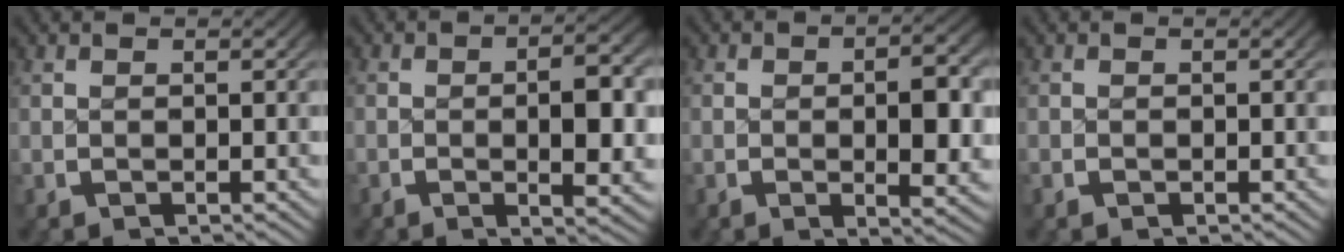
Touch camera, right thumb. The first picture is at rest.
{"total": 5.0, "force": [-0.3, 1.6, 4.7], "torque": [-0.065, -0.003, -0.006]}
{"total": 4.3, "force": [-0.1, 1.7, 4.0], "torque": [-0.058, -0.007, 0.000]}
{"total": 0.5, "force": [-0.3, 0.4, 0.2], "torque": [-0.006, -0.001, -0.006]}